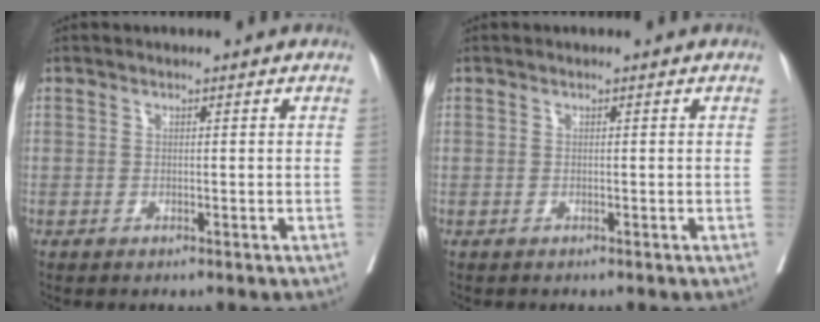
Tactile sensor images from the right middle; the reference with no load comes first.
{"total": 0.0}